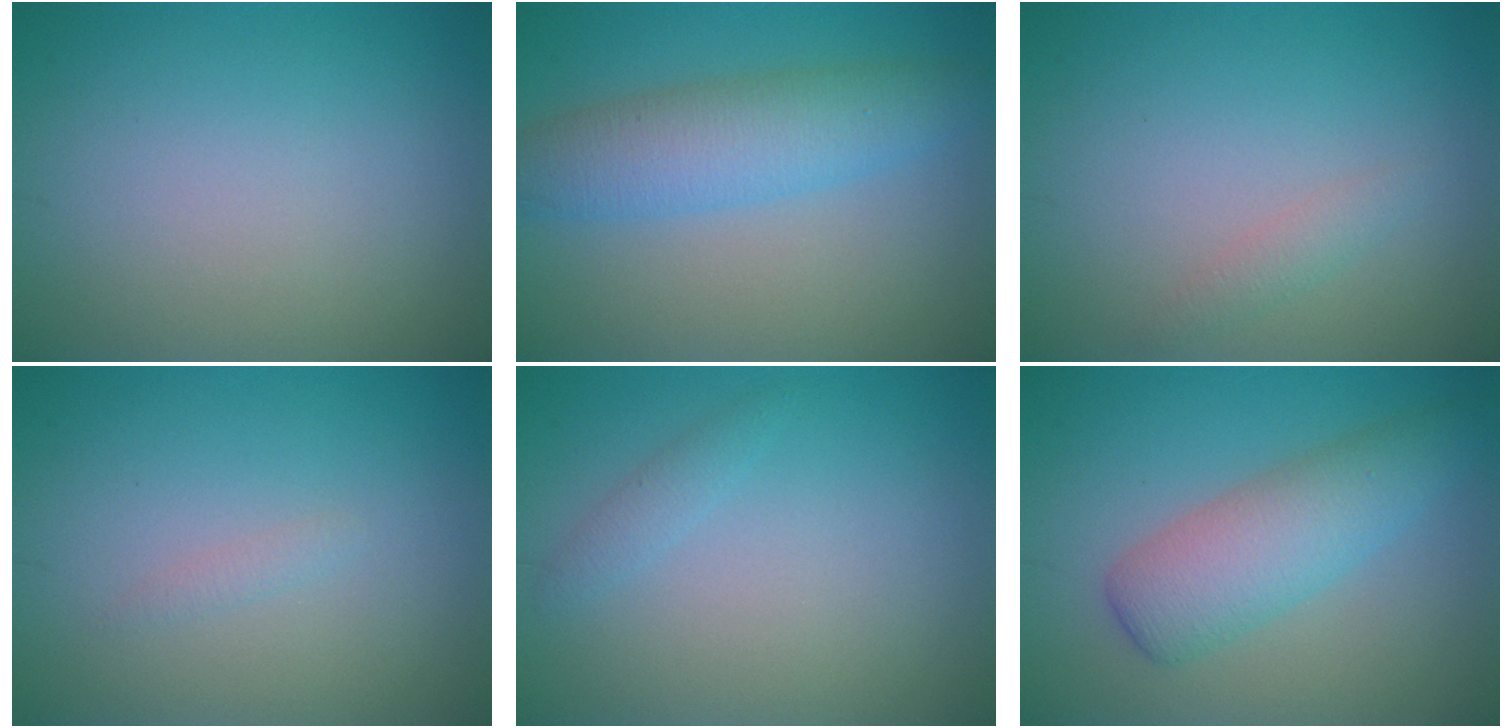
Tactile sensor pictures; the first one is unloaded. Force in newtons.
{"total": 5.4, "press": 5.4, "slide": 0.1}
{"total": 1.1, "press": 1.1, "slide": 0.0}
{"total": 0.6, "press": 0.6, "slide": 0.0}
{"total": 1.0, "press": 1.0, "slide": 0.1}
{"total": 5.0, "press": 5.0, "slide": 0.3}